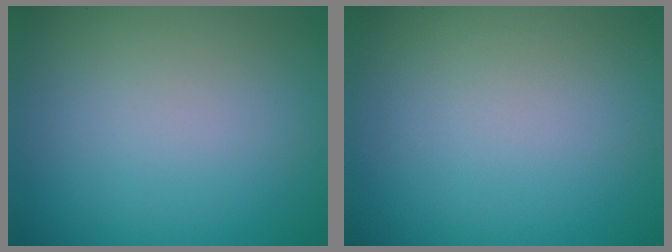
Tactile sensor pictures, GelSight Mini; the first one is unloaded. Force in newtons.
{"total": 0.0}